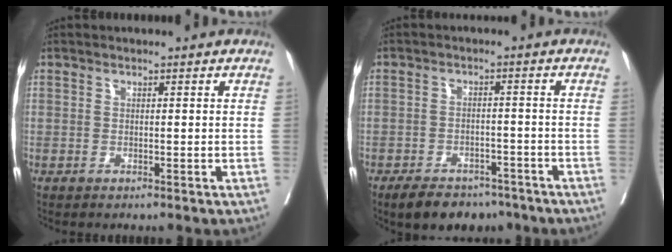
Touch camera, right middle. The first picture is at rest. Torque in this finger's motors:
{"motor_torque": [0.51, -0.56, 0.09, 0.02]}